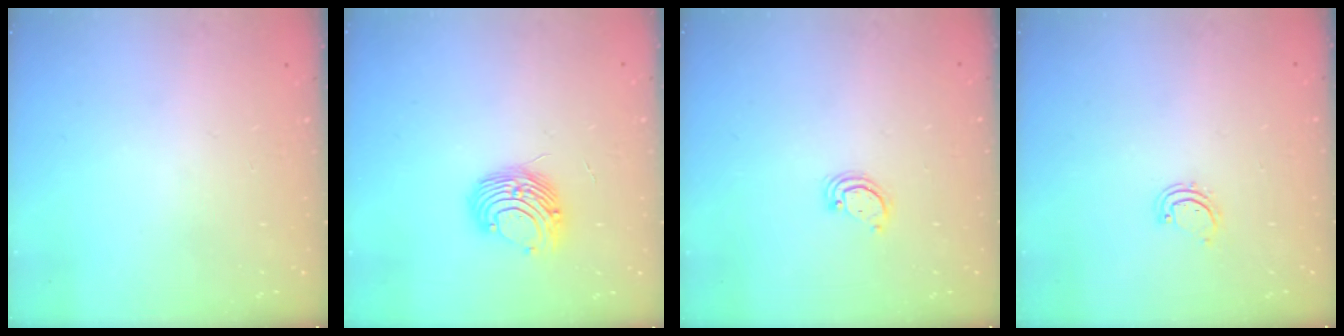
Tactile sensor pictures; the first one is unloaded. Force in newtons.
{"total": 11.4, "press": 11.3, "slide": 1.1}
{"total": 3.2, "press": 3.2, "slide": 0.3}
{"total": 2.5, "press": 2.5, "slide": 0.3}